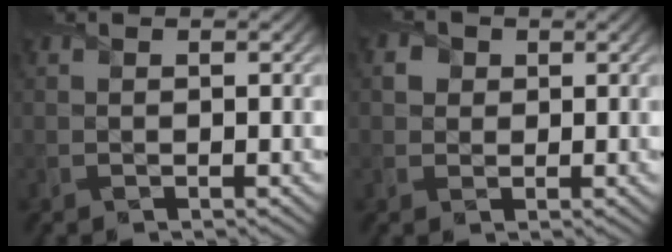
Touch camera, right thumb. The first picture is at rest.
{"total": 2.4, "force": [0.8, 2.2, 0.6], "torque": [-0.022, -0.003, 0.012]}